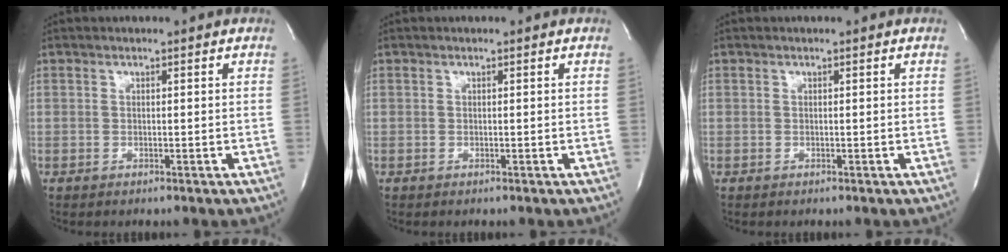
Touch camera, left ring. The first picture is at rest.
{"total": 0.0}
{"total": 0.0}